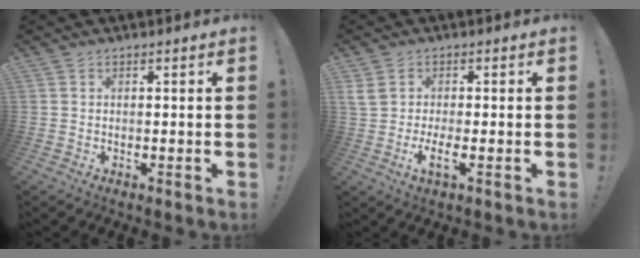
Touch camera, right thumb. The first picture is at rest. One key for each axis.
{"total": 5.0, "fx": -0.8, "fy": 1.7, "fz": 4.6, "tx": -0.092, "ty": -0.015, "tz": -0.016}